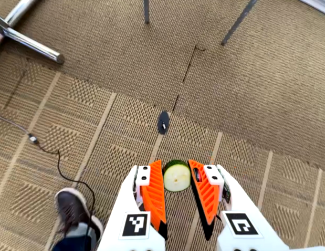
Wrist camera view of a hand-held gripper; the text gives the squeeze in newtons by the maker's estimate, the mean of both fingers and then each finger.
{"total": 6.8, "left": 6.4, "right": 7.2}